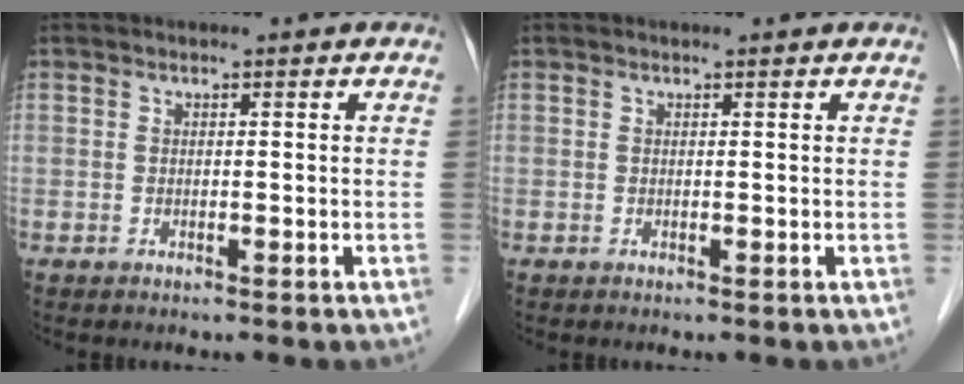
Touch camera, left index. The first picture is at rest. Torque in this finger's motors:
{"motor_torque": [-0.12, 0.01, -0.07, -0.01]}